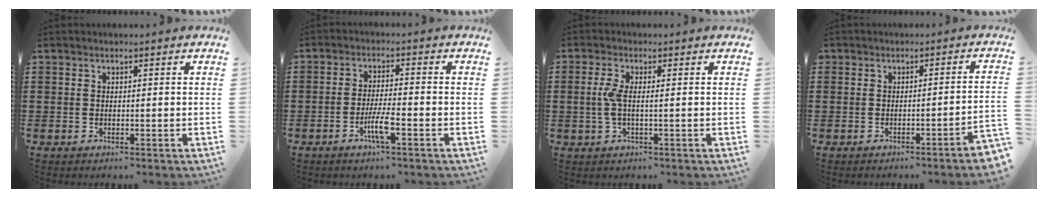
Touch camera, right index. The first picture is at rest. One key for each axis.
{"total": 4.5, "fx": -2.2, "fy": 0.5, "fz": 3.9, "tx": -0.086, "ty": -0.011, "tz": -0.044}
{"total": 3.2, "fx": 0.0, "fy": 0.6, "fz": 3.1, "tx": -0.075, "ty": -0.007, "tz": -0.007}
{"total": 1.7, "fx": -1.5, "fy": -0.3, "fz": 0.8, "tx": -0.015, "ty": -0.001, "tz": -0.031}